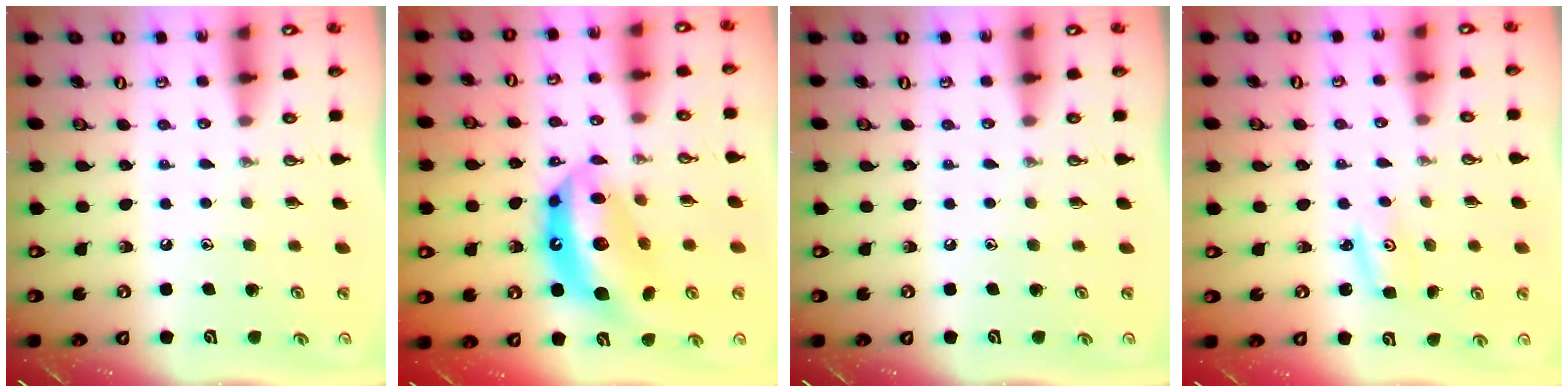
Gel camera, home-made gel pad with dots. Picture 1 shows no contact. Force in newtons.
{"total": 15.9, "press": 15.8, "slide": 1.4}
{"total": 0.0}
{"total": 2.7, "press": 2.7, "slide": 0.3}